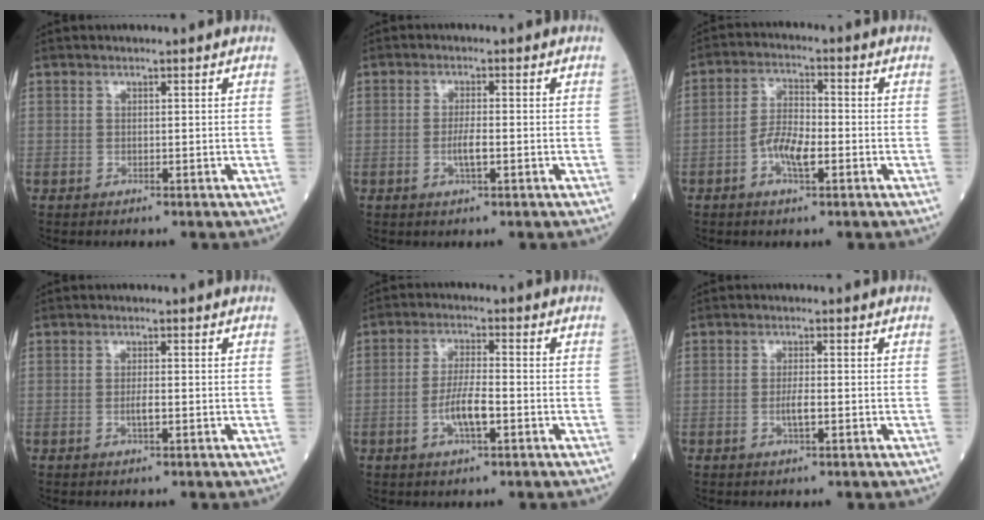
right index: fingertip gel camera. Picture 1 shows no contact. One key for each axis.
{"total": 2.9, "fx": -0.8, "fy": 0.4, "fz": 2.8, "tx": -0.061, "ty": -0.002, "tz": -0.014}
{"total": 5.9, "fx": -2.1, "fy": 1.8, "fz": 5.2, "tx": -0.109, "ty": 0.004, "tz": -0.043}
{"total": 1.7, "fx": -0.5, "fy": 0.2, "fz": 1.6, "tx": -0.037, "ty": -0.002, "tz": -0.008}
{"total": 5.8, "fx": -1.8, "fy": 1.2, "fz": 5.4, "tx": -0.113, "ty": 0.001, "tz": -0.034}
{"total": 2.4, "fx": -0.6, "fy": 0.3, "fz": 2.3, "tx": -0.050, "ty": -0.002, "tz": -0.011}